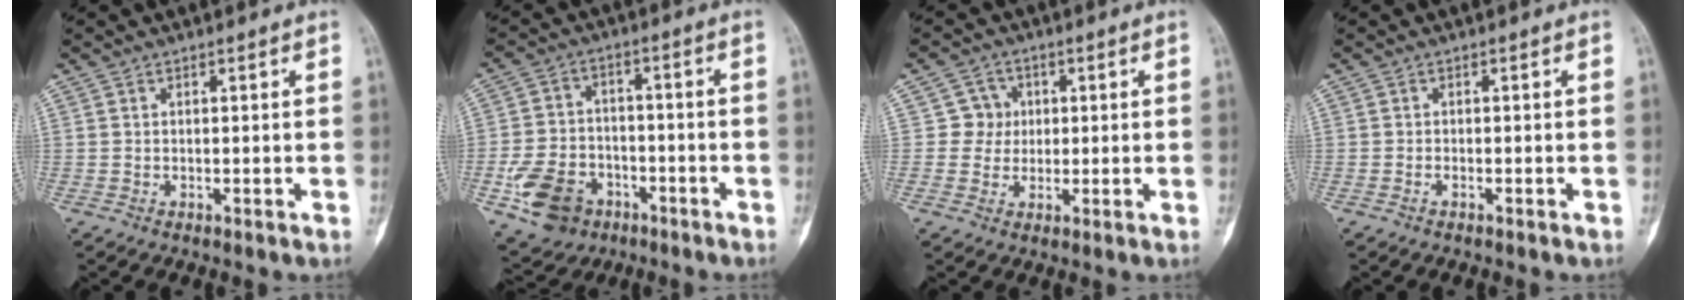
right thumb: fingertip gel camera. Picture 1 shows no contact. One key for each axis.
{"total": 12.1, "fx": -5.4, "fy": 9.0, "fz": 6.1, "tx": -0.096, "ty": 0.028, "tz": -0.084}
{"total": 4.4, "fx": 0.6, "fy": 4.4, "fz": 0.5, "tx": 0.026, "ty": 0.008, "tz": 0.003}
{"total": 0.5, "fx": -0.4, "fy": 0.2, "fz": 0.3, "tx": -0.006, "ty": 0.003, "tz": -0.007}